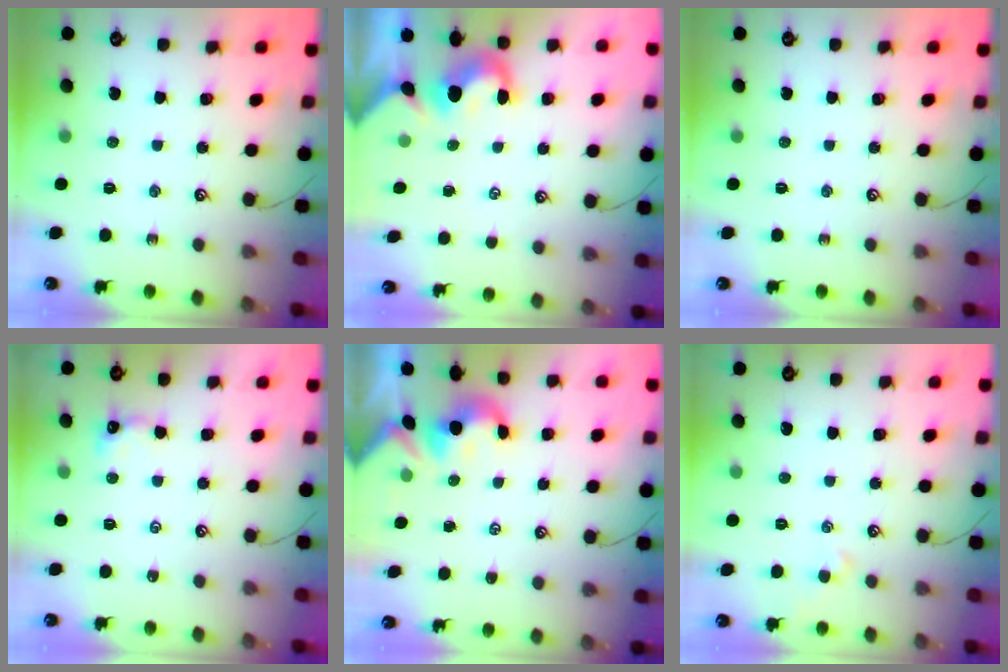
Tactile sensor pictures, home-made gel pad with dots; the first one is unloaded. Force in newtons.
{"total": 0.0}
{"total": 0.0}
{"total": 1.6, "press": 1.6, "slide": 0.4}
{"total": 1.8, "press": 1.7, "slide": 0.6}
{"total": 1.6, "press": 1.5, "slide": 0.4}